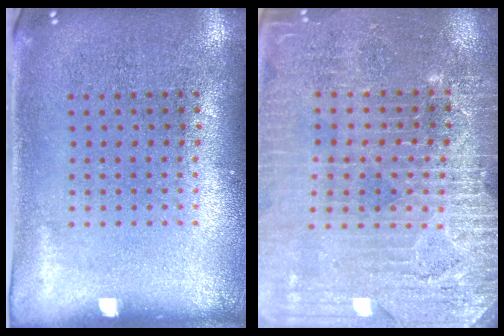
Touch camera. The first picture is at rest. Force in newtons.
{"total": 3.3, "press": 3.3, "slide": 0.2}